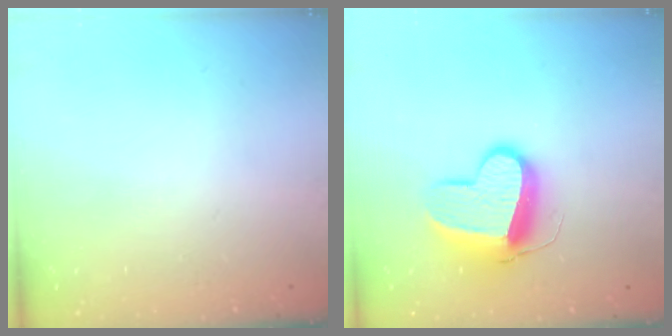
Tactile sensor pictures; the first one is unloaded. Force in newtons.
{"total": 13.4, "press": 13.3, "slide": 1.3}